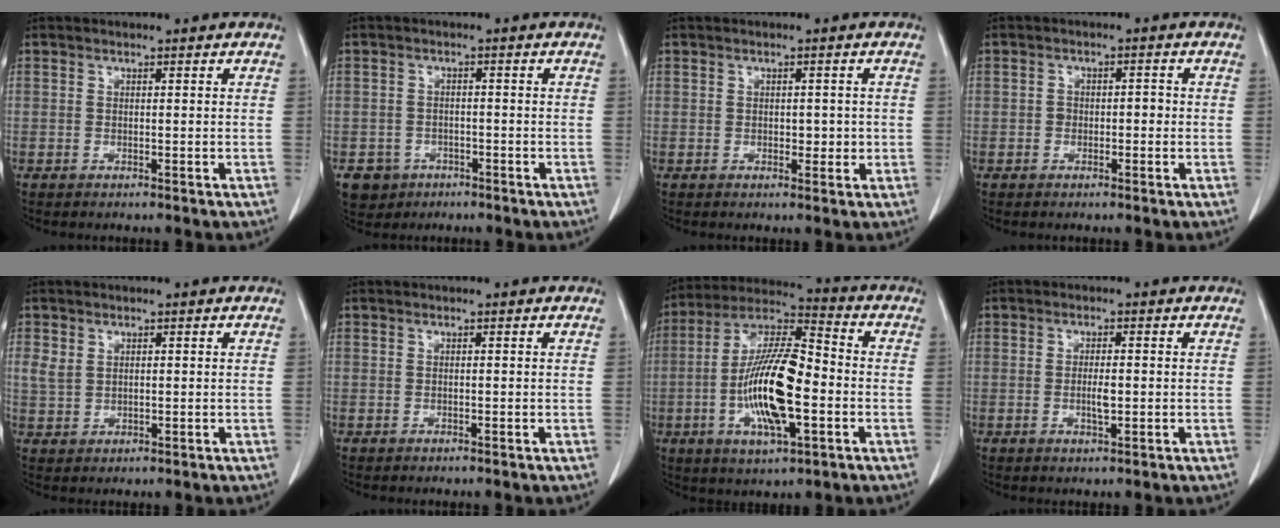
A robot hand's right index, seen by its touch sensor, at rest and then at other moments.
{"total": 5.4, "force": [-2.7, 4.5, 0.8], "torque": [-0.016, 0.008, -0.037]}
{"total": 2.8, "force": [-0.2, 1.7, 2.3], "torque": [-0.035, 0.009, 0.003]}
{"total": 2.8, "force": [-0.5, 2.0, 1.9], "torque": [-0.037, 0.021, -0.006]}
{"total": 3.7, "force": [1.0, 3.0, 1.8], "torque": [-0.042, 0.010, 0.030]}
{"total": 0.0}
{"total": 17.4, "force": [-3.2, 4.8, 16.4], "torque": [-0.324, 0.004, -0.056]}
{"total": 3.2, "force": [-0.4, 1.1, 3.0], "torque": [-0.061, -0.001, -0.004]}